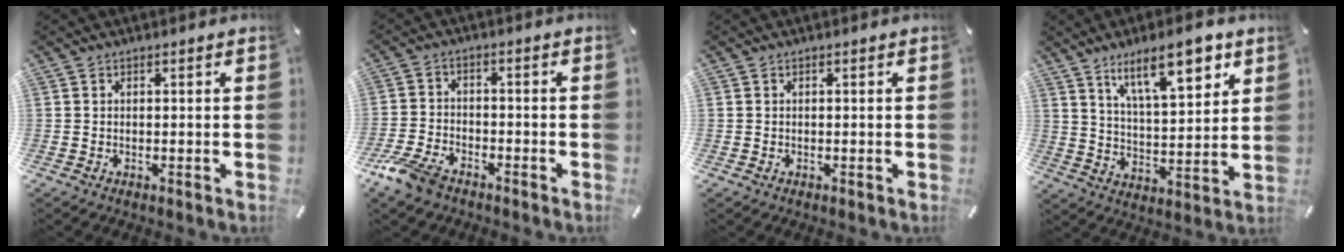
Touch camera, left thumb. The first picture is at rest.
{"total": 7.2, "force": [-5.5, 3.4, 3.3], "torque": [-0.082, 0.020, -0.108]}
{"total": 0.0}
{"total": 14.7, "force": [9.2, 5.6, 10.0], "torque": [-0.149, -0.041, 0.153]}